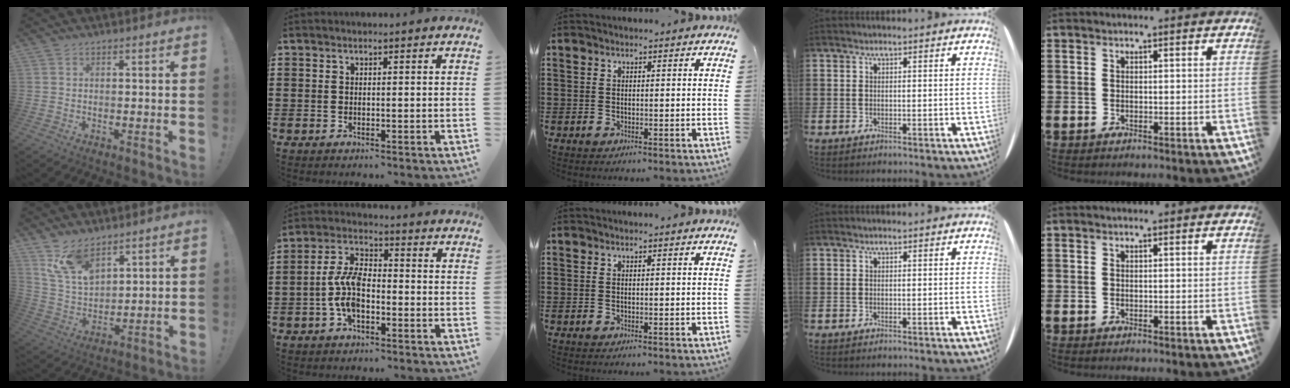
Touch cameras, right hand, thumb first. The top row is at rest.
{"thumb": {"total": 12.1, "force": [8.9, 6.3, 5.3], "torque": [-0.114, -0.049, 0.176]}, "index": {"total": 7.6, "force": [-2.1, 3.7, 6.3], "torque": [-0.160, -0.006, -0.048]}}